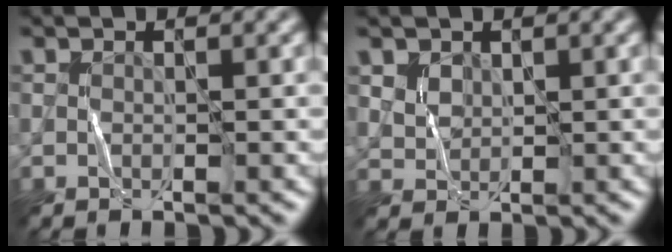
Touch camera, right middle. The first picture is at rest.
{"total": 2.1, "force": [1.2, 1.6, 0.8], "torque": [-0.024, -0.011, 0.041]}